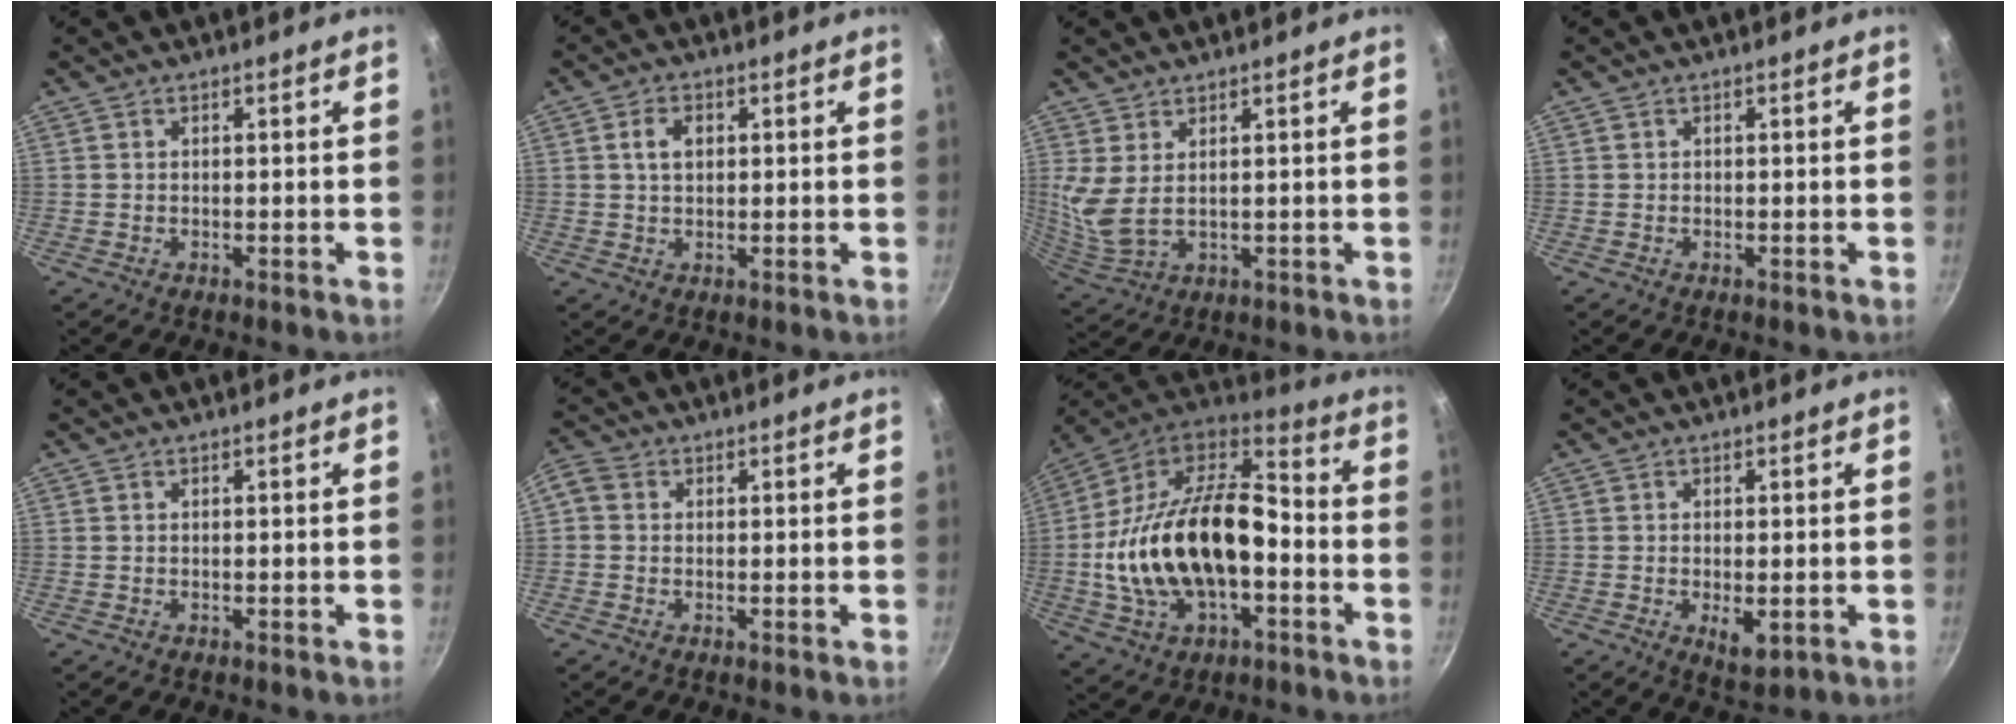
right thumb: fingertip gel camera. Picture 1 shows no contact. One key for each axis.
{"total": 3.8, "fx": 1.0, "fy": 2.6, "fz": 2.6, "tx": -0.036, "ty": 0.003, "tz": 0.018}
{"total": 6.5, "fx": 2.6, "fy": 3.0, "fz": 5.2, "tx": -0.108, "ty": -0.027, "tz": 0.062}
{"total": 0.0}
{"total": 0.0}
{"total": 3.0, "fx": 0.1, "fy": 2.6, "fz": 1.6, "tx": -0.040, "ty": 0.012, "tz": -0.011}
{"total": 26.6, "fx": -3.8, "fy": 15.1, "fz": 21.6, "tx": -0.396, "ty": 0.049, "tz": -0.073}
{"total": 4.4, "fx": -0.9, "fy": 2.0, "fz": 3.9, "tx": -0.058, "ty": -0.011, "tz": -0.008}